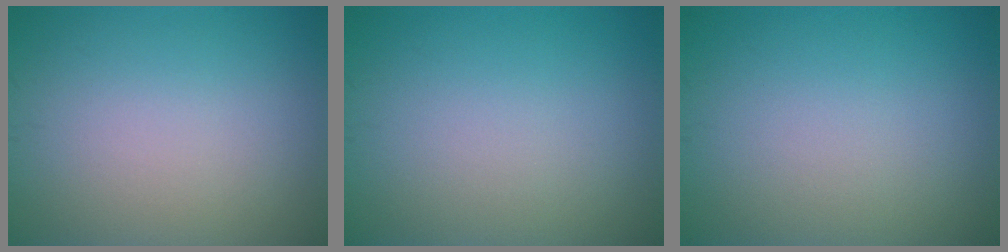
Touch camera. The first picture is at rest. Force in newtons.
{"total": 0.0}
{"total": 0.0}